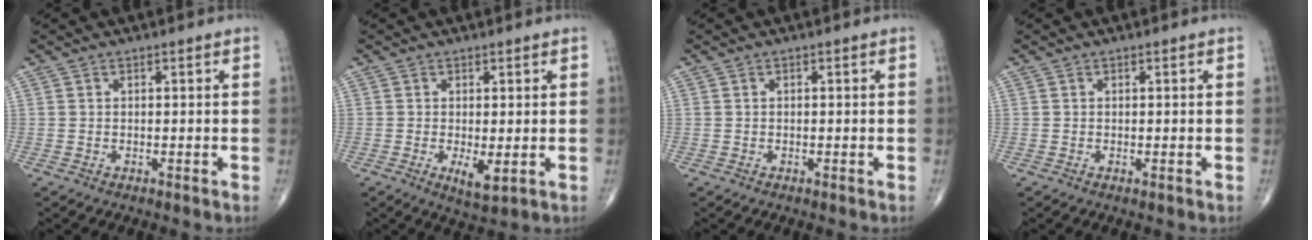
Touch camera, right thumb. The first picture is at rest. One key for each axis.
{"total": 3.8, "fx": -0.6, "fy": 1.3, "fz": 3.5, "tx": -0.058, "ty": -0.012, "tz": -0.005}
{"total": 0.0}
{"total": 0.0}